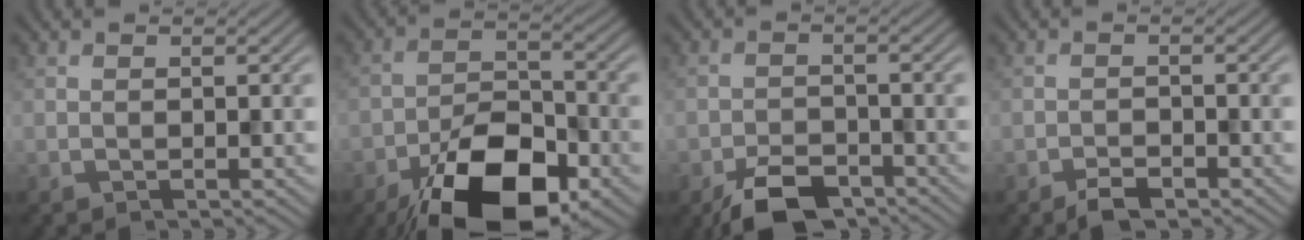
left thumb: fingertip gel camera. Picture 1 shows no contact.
{"total": 15.0, "force": [-9.0, 6.8, 9.8], "torque": [-0.176, -0.014, -0.160]}
{"total": 5.9, "force": [-4.2, 2.7, 3.1], "torque": [-0.052, -0.002, -0.081]}
{"total": 2.5, "force": [-1.8, 1.0, 1.4], "torque": [-0.023, 0.000, -0.036]}